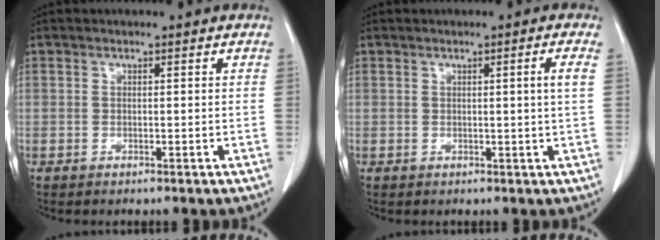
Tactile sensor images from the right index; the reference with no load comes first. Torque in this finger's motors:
{"motor_torque": [-0.02, -0.05, -0.01, 0.00]}